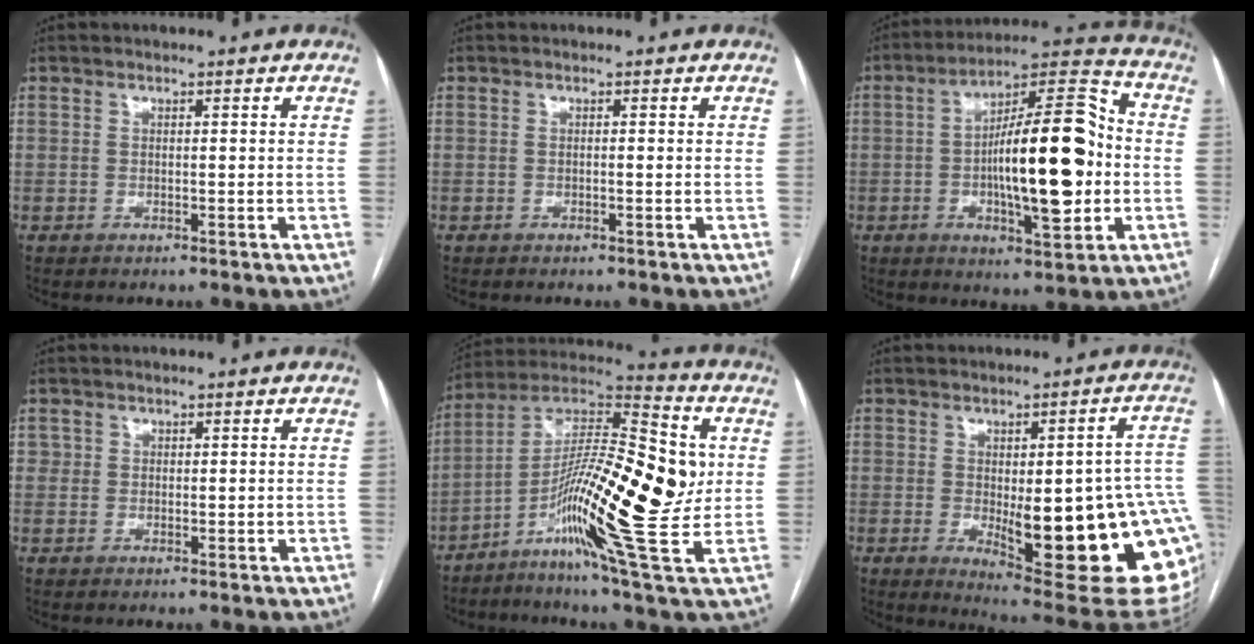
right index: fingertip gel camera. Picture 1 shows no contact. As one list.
[{"total": 0.0}, {"total": 18.6, "force": [-1.6, 4.6, 17.9], "torque": [-0.287, 0.023, -0.025]}, {"total": 1.7, "force": [0.5, 1.5, 0.3], "torque": [0.006, -0.003, 0.006]}, {"total": 23.8, "force": [-2.3, 3.6, 23.4], "torque": [-0.404, 0.005, -0.046]}, {"total": 23.6, "force": [-4.0, 5.1, 22.7], "torque": [-0.195, -0.003, -0.031]}]